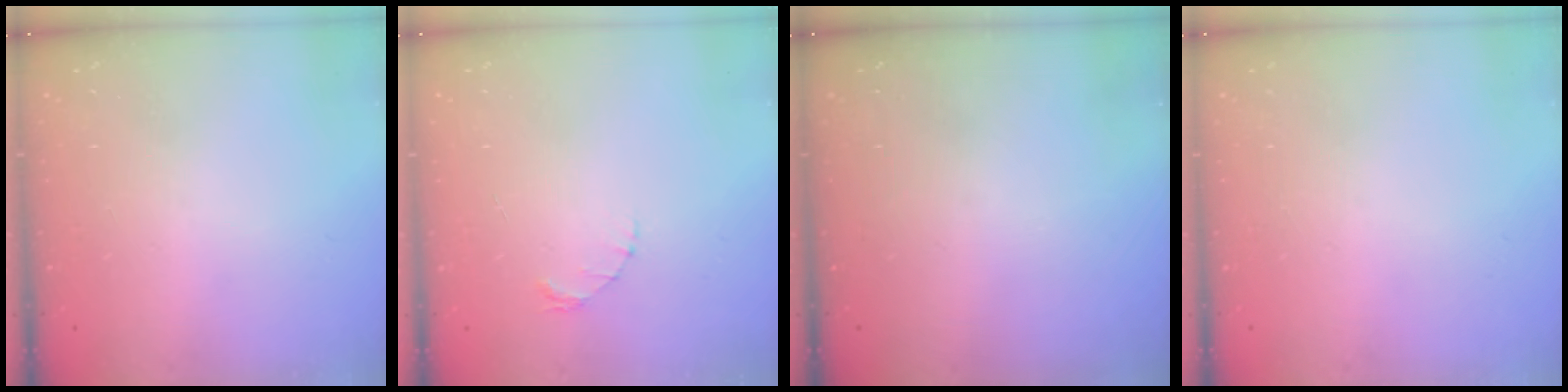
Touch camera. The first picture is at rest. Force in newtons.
{"total": 1.6, "press": 1.5, "slide": 0.3}
{"total": 0.0}
{"total": 0.0}